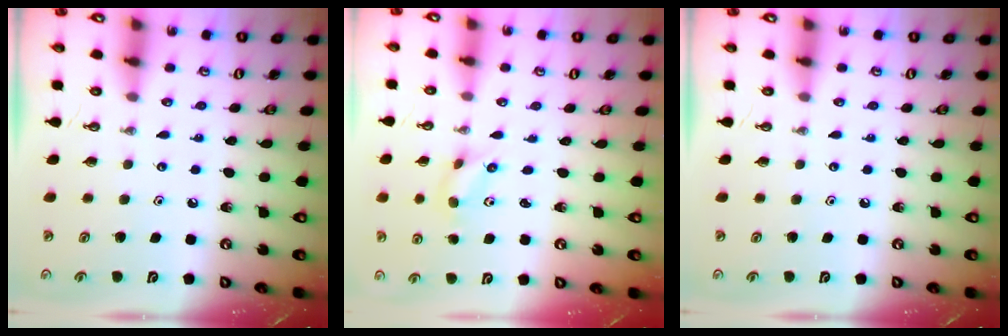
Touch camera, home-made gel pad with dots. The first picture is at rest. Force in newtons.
{"total": 2.1, "press": 1.9, "slide": 0.9}
{"total": 0.0}